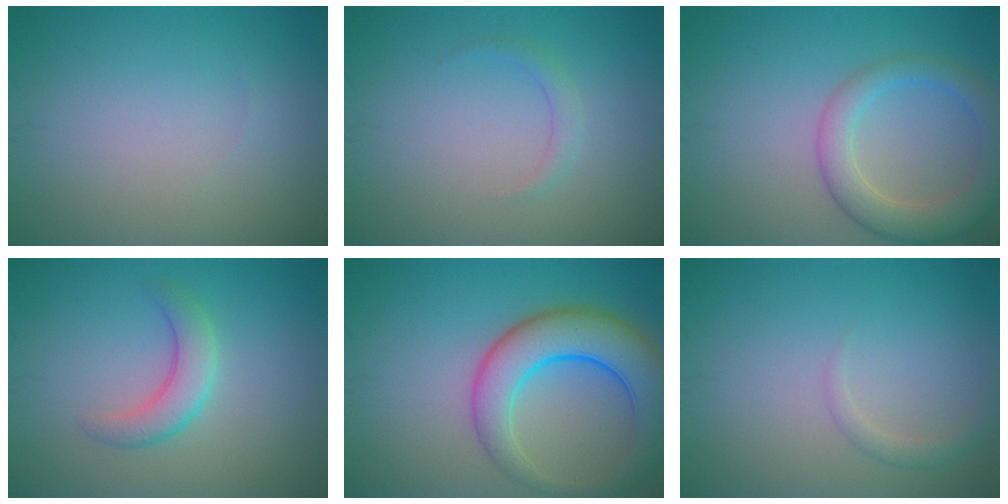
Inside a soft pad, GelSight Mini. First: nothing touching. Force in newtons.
{"total": 0.8, "press": 0.8, "slide": 0.0}
{"total": 4.6, "press": 4.6, "slide": 0.2}
{"total": 2.9, "press": 2.9, "slide": 0.2}
{"total": 7.6, "press": 7.6, "slide": 0.4}
{"total": 1.2, "press": 1.2, "slide": 0.1}